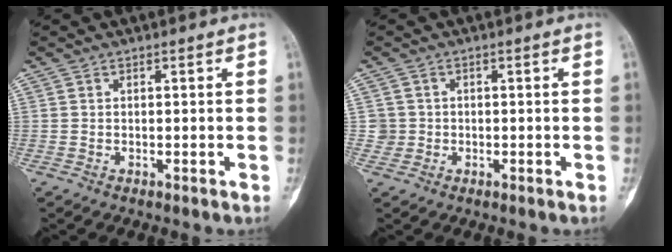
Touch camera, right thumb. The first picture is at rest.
{"total": 2.0, "force": [-0.2, 2.0, -0.2], "torque": [0.018, 0.008, -0.006]}